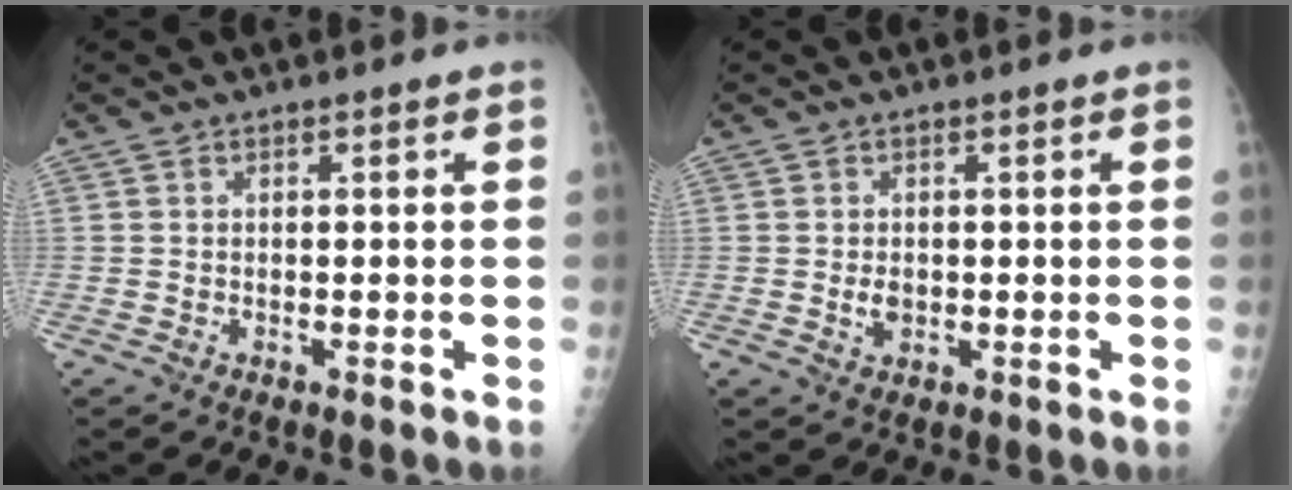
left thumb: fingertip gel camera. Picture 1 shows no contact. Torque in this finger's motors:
{"motor_torque": [-0.08, -0.07, 0.15, 0.20, 0.01]}